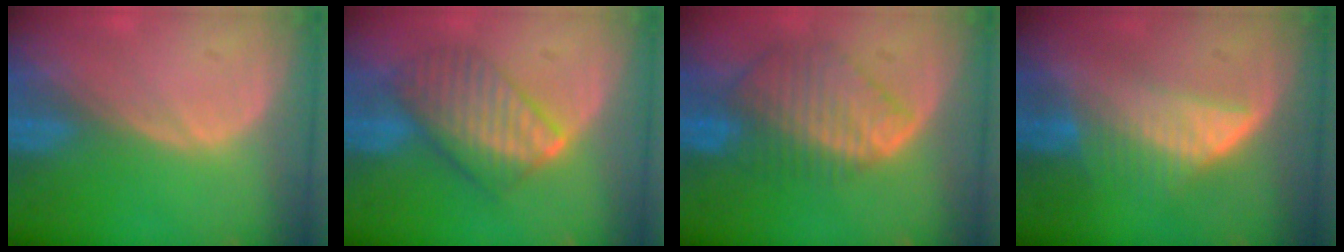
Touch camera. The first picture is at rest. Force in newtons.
{"total": 7.7, "press": 7.7, "slide": 0.3}
{"total": 8.6, "press": 7.6, "slide": 4.1}
{"total": 6.9, "press": 6.0, "slide": 3.3}